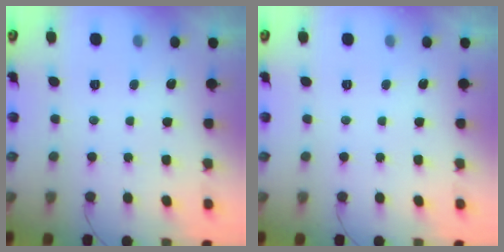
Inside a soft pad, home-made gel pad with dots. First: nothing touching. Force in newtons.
{"total": 0.0}